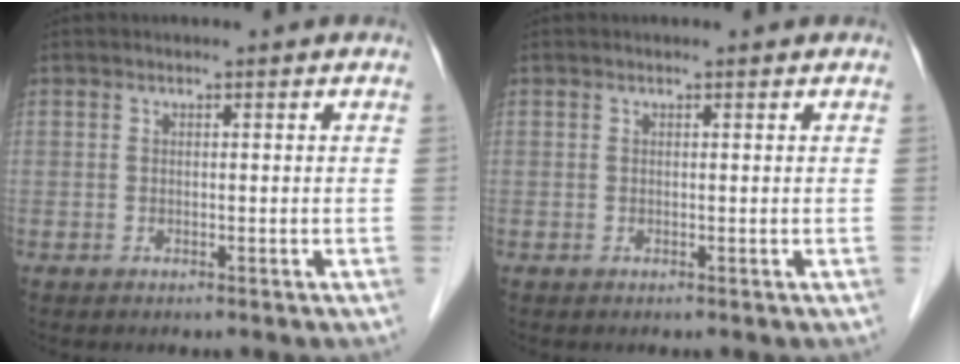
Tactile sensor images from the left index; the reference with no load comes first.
{"total": 0.0}